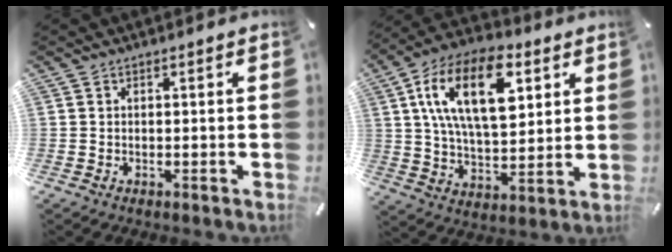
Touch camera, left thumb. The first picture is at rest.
{"total": 19.6, "force": [7.5, 10.6, 14.6], "torque": [-0.284, -0.005, 0.124]}